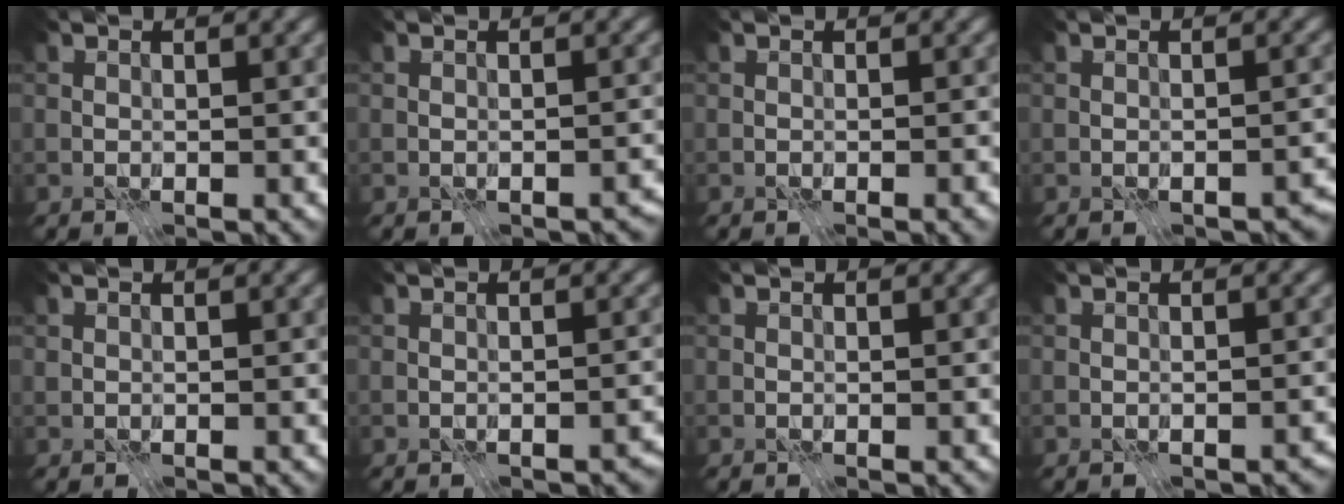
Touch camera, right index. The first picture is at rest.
{"total": 1.2, "force": [-0.7, 0.7, 0.6], "torque": [-0.002, -0.008, -0.004]}
{"total": 0.7, "force": [-0.4, 0.1, 0.6], "torque": [-0.011, 0.000, -0.004]}
{"total": 2.3, "force": [-1.3, 1.3, 1.4], "torque": [-0.011, -0.009, -0.016]}
{"total": 0.0}
{"total": 1.2, "force": [-0.8, 0.7, 0.6], "torque": [-0.003, -0.007, -0.007]}
{"total": 0.0}
{"total": 0.8, "force": [-0.5, 0.4, 0.3], "torque": [-0.002, -0.007, -0.002]}